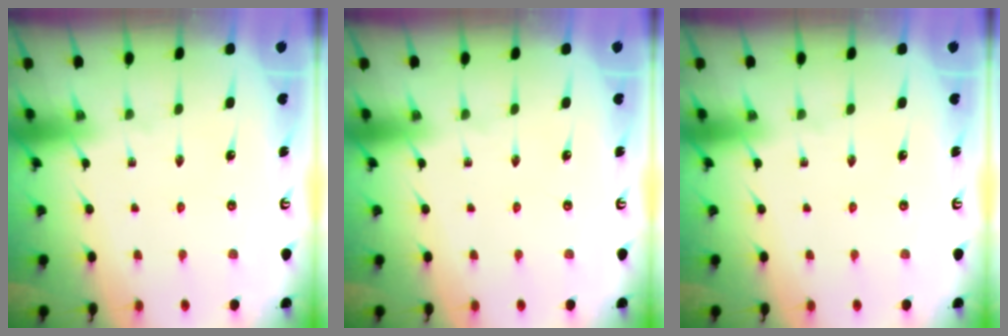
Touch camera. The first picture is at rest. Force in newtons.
{"total": 0.0}
{"total": 0.0}